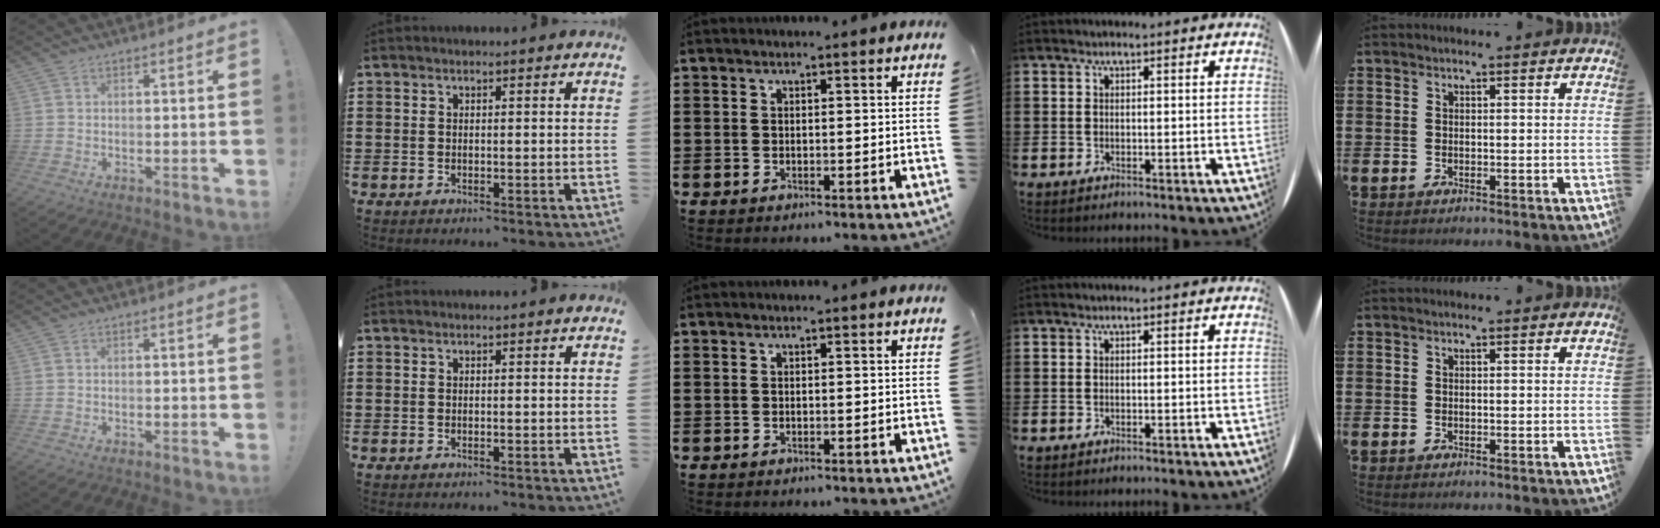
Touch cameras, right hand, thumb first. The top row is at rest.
{}